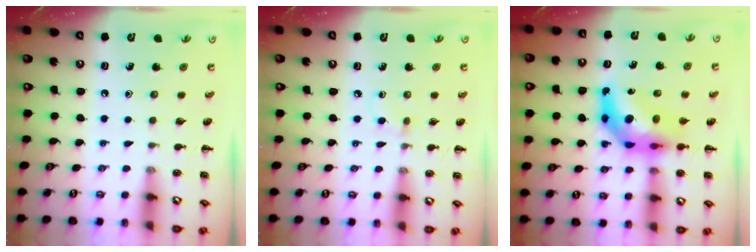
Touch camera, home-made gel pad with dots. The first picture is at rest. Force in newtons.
{"total": 2.7, "press": 2.5, "slide": 0.9}
{"total": 10.2, "press": 9.7, "slide": 3.2}